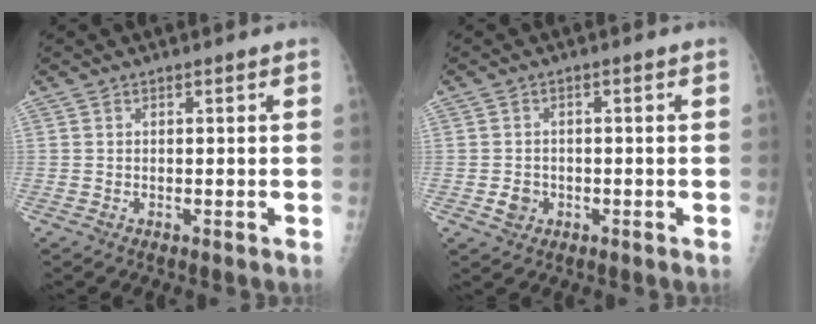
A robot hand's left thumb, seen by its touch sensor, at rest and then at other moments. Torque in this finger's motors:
{"motor_torque": [-0.44, 0.36, 0.15, -0.03, -0.01]}